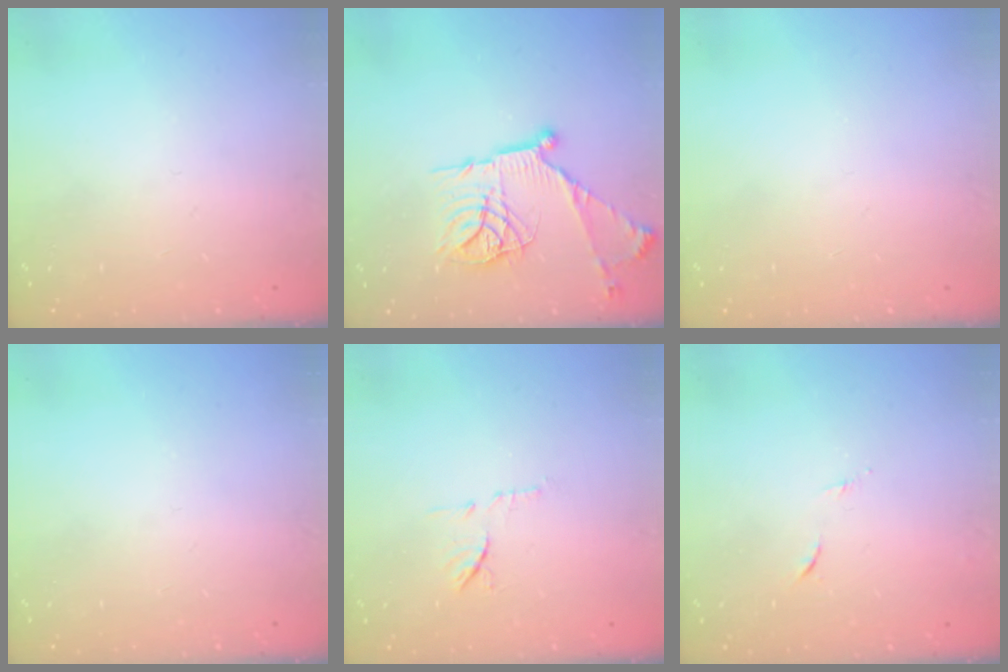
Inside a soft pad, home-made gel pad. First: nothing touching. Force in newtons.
{"total": 18.9, "press": 18.8, "slide": 1.9}
{"total": 0.0}
{"total": 0.0}
{"total": 7.1, "press": 7.1, "slide": 1.0}
{"total": 5.4, "press": 5.3, "slide": 0.7}